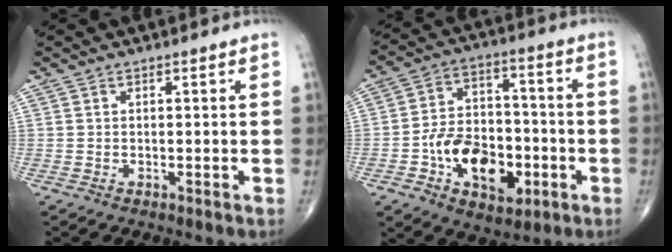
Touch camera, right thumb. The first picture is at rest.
{"total": 16.4, "force": [-5.1, 10.5, 11.5], "torque": [-0.149, 0.035, -0.078]}